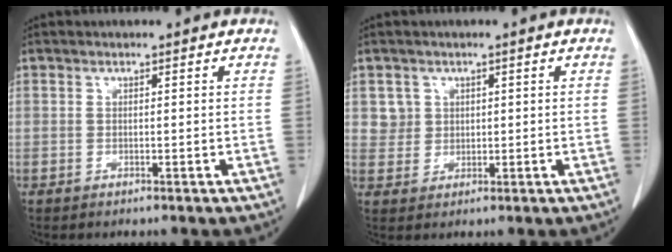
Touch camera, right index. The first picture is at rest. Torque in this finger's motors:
{"motor_torque": [-0.03, 0.02, 0.00, 0.00]}